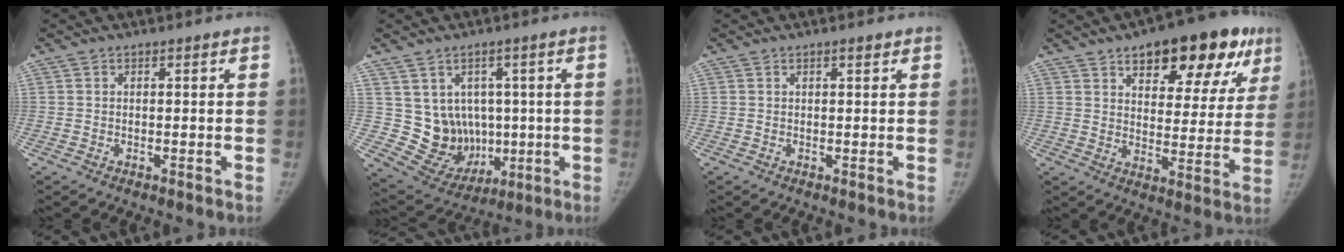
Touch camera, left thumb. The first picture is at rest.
{"total": 14.2, "force": [0.2, 12.3, 7.1], "torque": [-0.057, 0.003, 0.042]}
{"total": 0.8, "force": [0.5, 0.3, 0.6], "torque": [-0.005, -0.001, 0.007]}
{"total": 20.7, "force": [11.5, 9.4, 14.5], "torque": [-0.143, -0.021, 0.158]}